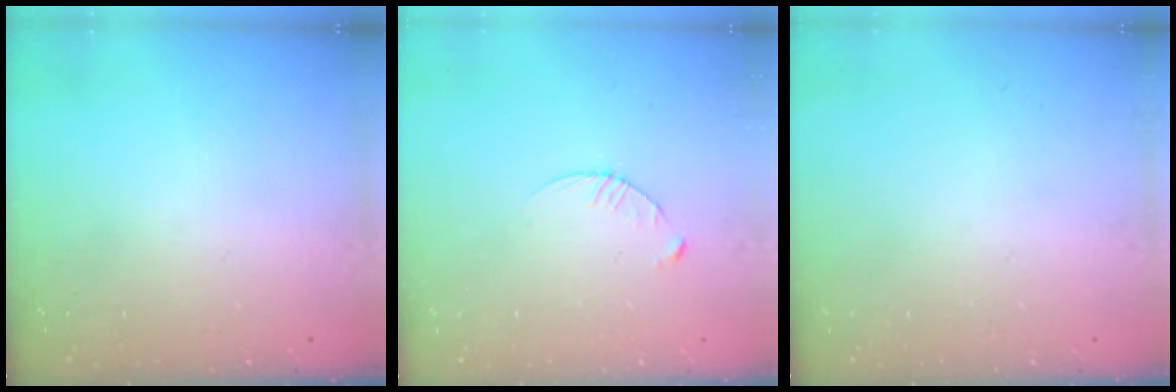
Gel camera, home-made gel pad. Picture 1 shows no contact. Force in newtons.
{"total": 3.4, "press": 3.4, "slide": 0.4}
{"total": 0.0}